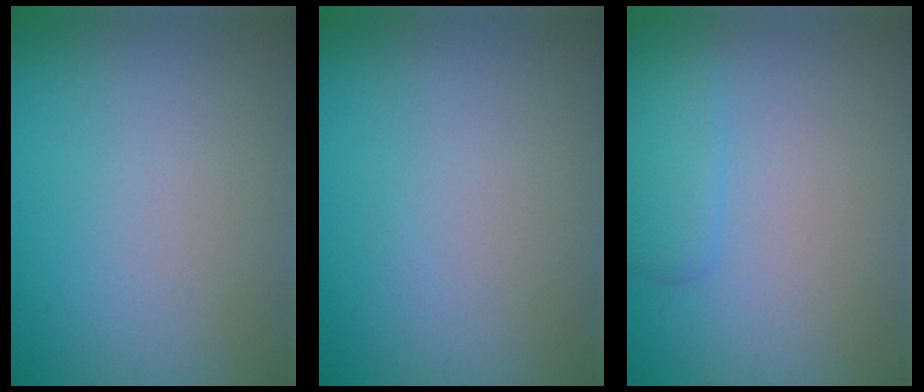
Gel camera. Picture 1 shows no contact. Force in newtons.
{"total": 0.0}
{"total": 1.8, "press": 1.8, "slide": 0.2}